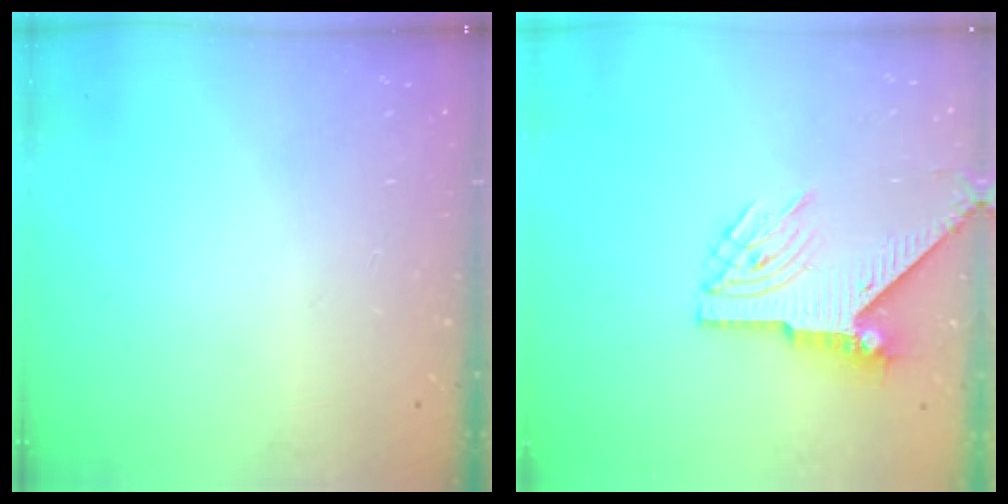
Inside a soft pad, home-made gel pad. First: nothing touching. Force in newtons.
{"total": 8.2, "press": 8.2, "slide": 0.9}